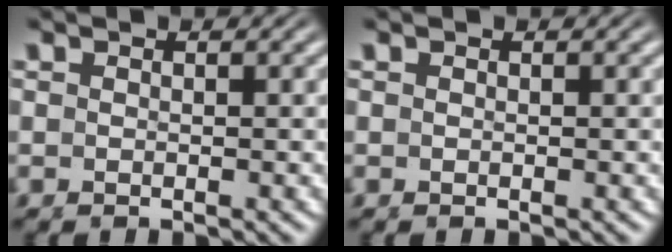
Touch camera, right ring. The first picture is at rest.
{"total": 0.0}